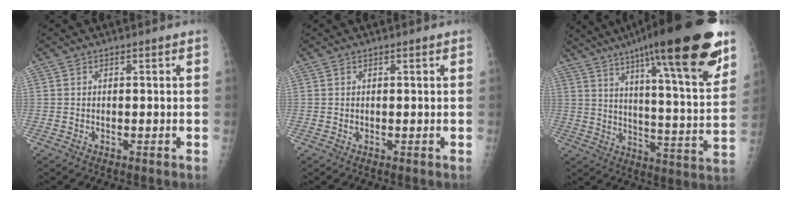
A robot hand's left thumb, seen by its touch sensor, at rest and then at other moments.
{"total": 0.8, "force": [0.2, 0.4, 0.7], "torque": [-0.007, 0.004, 0.007]}
{"total": 28.8, "force": [18.1, 4.7, 21.9], "torque": [-0.316, -0.049, 0.269]}